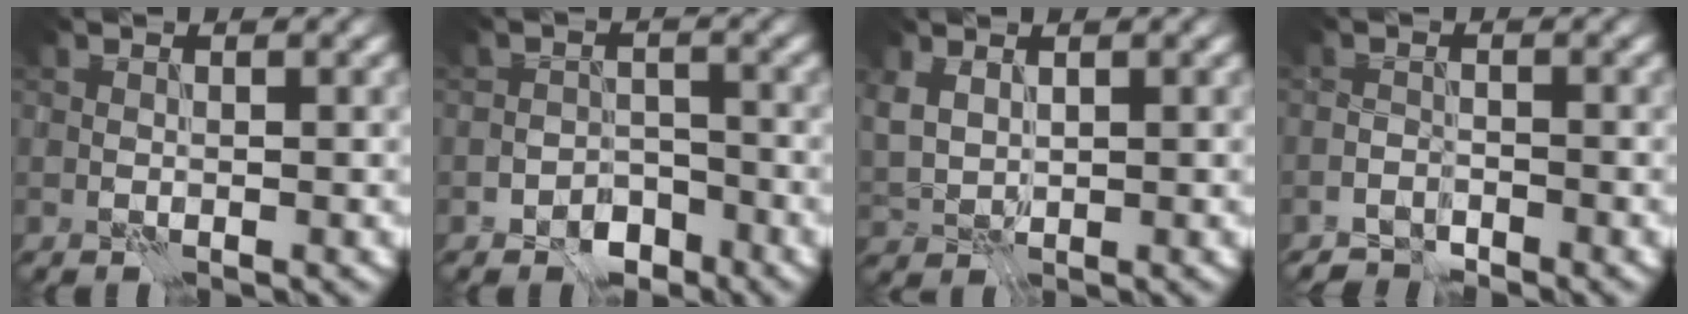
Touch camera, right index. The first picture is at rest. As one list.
[{"total": 2.7, "force": [-2.1, 1.4, 0.8], "torque": [-0.006, 0.003, -0.039]}, {"total": 1.6, "force": [1.3, 0.7, 0.5], "torque": [-0.023, -0.001, 0.034]}, {"total": 1.8, "force": [-1.8, 0.2, -0.1], "torque": [0.004, 0.004, -0.035]}]